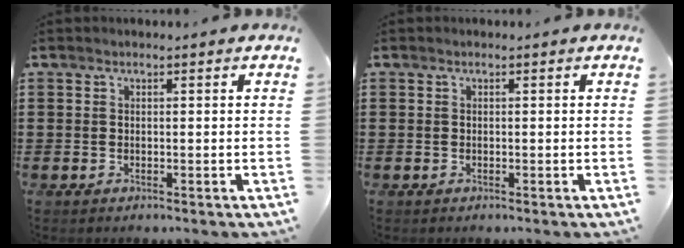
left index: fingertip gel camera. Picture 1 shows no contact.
{"total": 0.0}